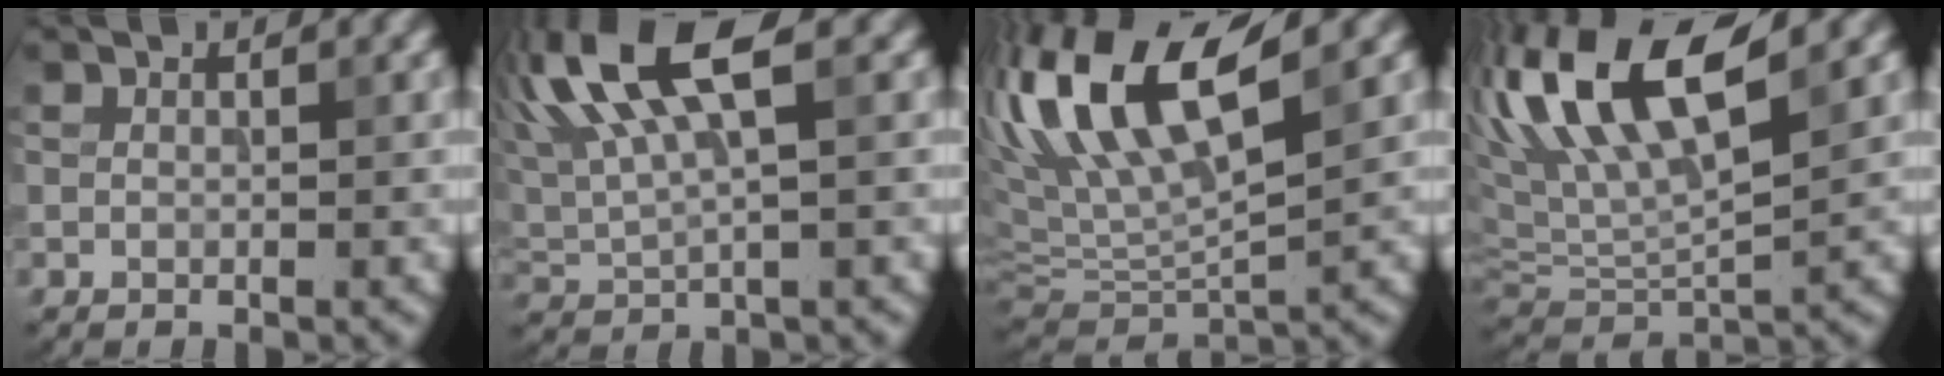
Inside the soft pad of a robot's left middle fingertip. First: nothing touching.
{"total": 8.7, "force": [3.7, 2.6, 7.5], "torque": [-0.157, 0.017, 0.067]}
{"total": 13.5, "force": [5.1, 4.1, 11.8], "torque": [-0.241, 0.022, 0.090]}
{"total": 12.6, "force": [5.2, 3.7, 10.8], "torque": [-0.214, 0.022, 0.091]}